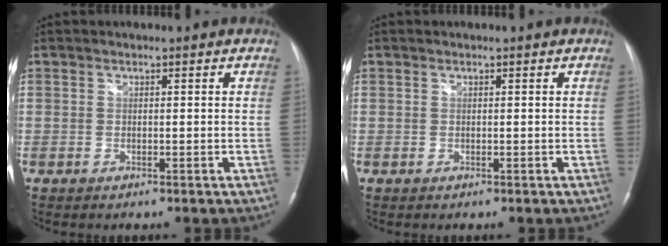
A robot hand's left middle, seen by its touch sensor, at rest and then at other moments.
{"total": 0.0}